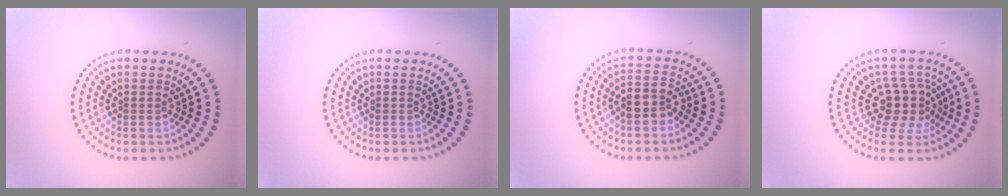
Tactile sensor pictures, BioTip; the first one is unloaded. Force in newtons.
{"total": 0.0}
{"total": 2.8, "press": 2.6, "slide": 1.1}
{"total": 4.0, "press": 3.1, "slide": 2.5}